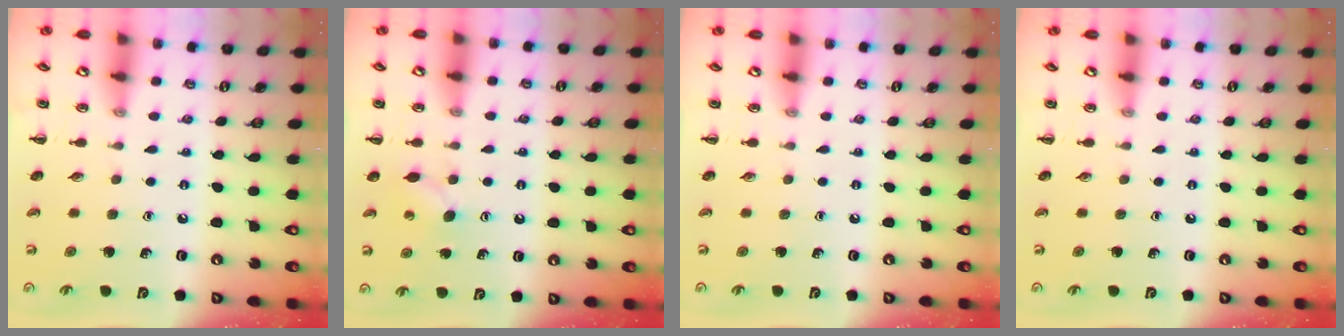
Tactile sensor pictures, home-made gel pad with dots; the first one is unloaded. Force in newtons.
{"total": 6.3, "press": 6.2, "slide": 1.4}
{"total": 0.0}
{"total": 0.0}